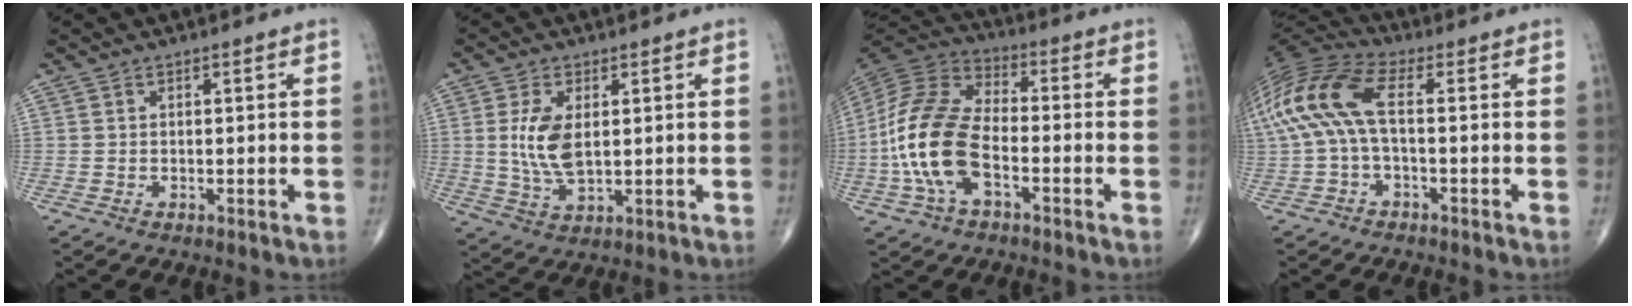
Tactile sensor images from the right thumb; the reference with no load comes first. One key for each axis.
{"total": 7.8, "fx": 1.2, "fy": 3.9, "fz": 6.6, "tx": -0.135, "ty": -0.012, "tz": 0.029}
{"total": 16.5, "fx": -4.0, "fy": 8.8, "fz": 13.4, "tx": -0.283, "ty": 0.029, "tz": -0.081}
{"total": 13.6, "fx": 0.2, "fy": 5.5, "fz": 12.4, "tx": -0.286, "ty": 0.038, "tz": -0.001}